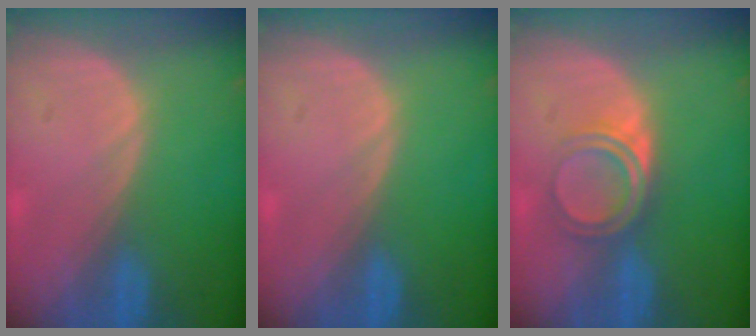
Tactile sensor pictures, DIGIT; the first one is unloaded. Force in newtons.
{"total": 0.0}
{"total": 4.9, "press": 4.2, "slide": 2.5}